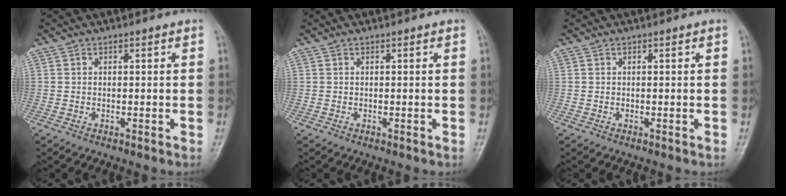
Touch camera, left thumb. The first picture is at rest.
{"total": 0.0}
{"total": 0.0}